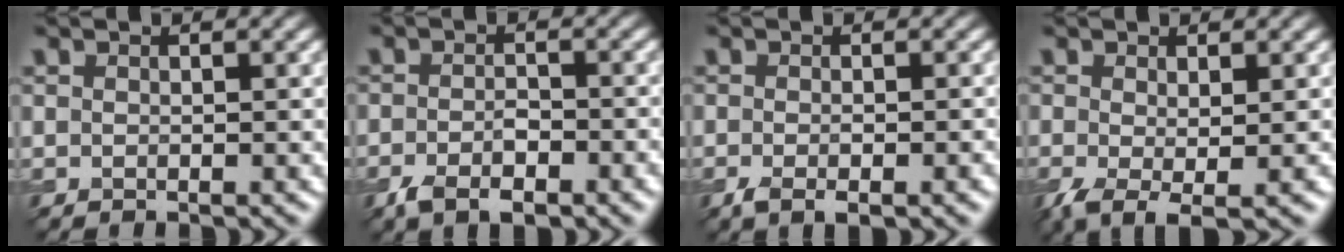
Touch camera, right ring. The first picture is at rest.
{"total": 4.3, "force": [-2.3, 1.9, 3.2], "torque": [-0.055, -0.005, -0.040]}
{"total": 3.4, "force": [-1.6, 1.0, 2.8], "torque": [-0.050, -0.009, -0.027]}
{"total": 3.1, "force": [-0.7, 1.0, 2.9], "torque": [-0.065, -0.013, -0.013]}